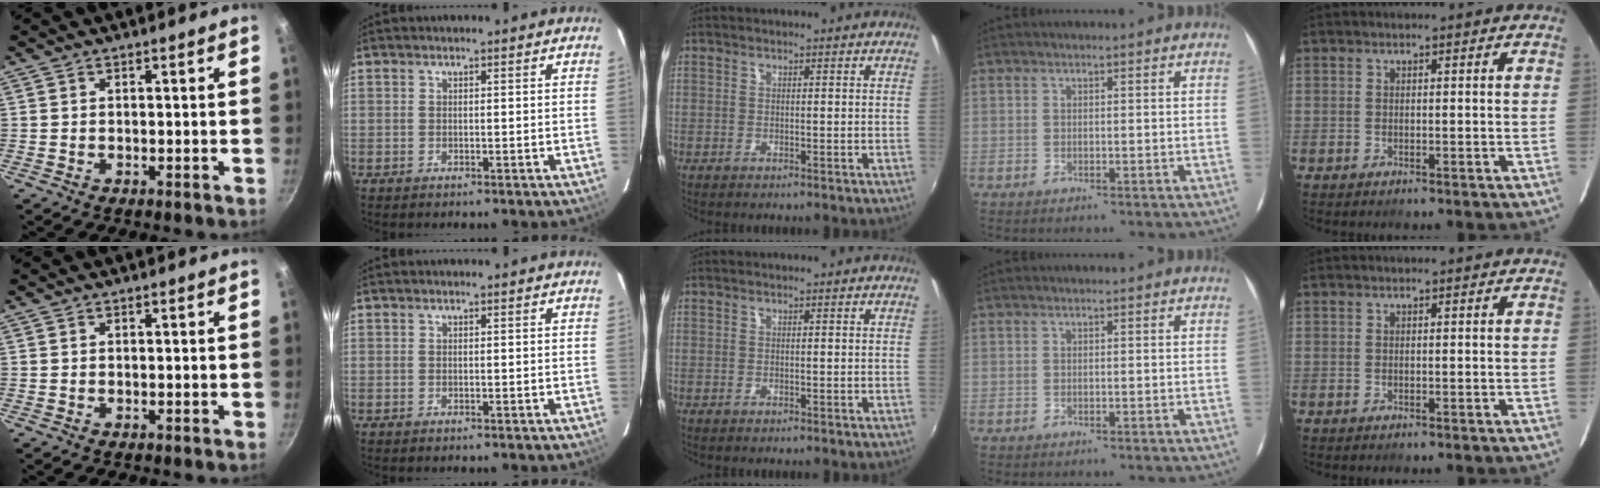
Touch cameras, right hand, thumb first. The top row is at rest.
{}